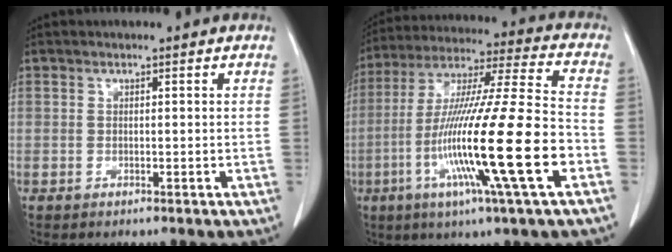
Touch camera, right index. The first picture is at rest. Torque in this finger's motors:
{"motor_torque": [2.13, -0.01, 1.05, 0.21]}